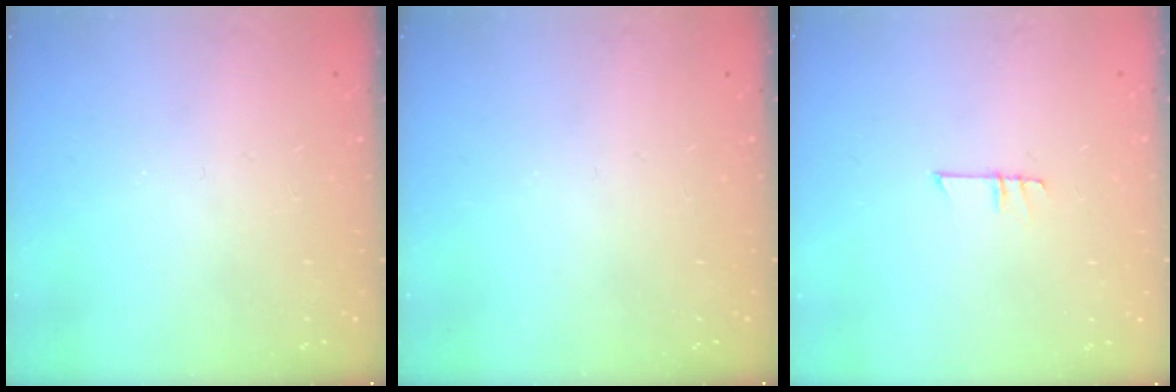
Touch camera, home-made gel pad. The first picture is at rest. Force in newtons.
{"total": 0.0}
{"total": 5.5, "press": 5.4, "slide": 0.6}